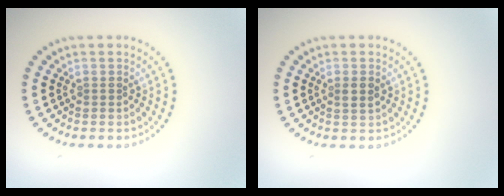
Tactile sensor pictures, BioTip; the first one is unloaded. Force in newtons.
{"total": 1.2, "press": 1.2, "slide": 0.3}